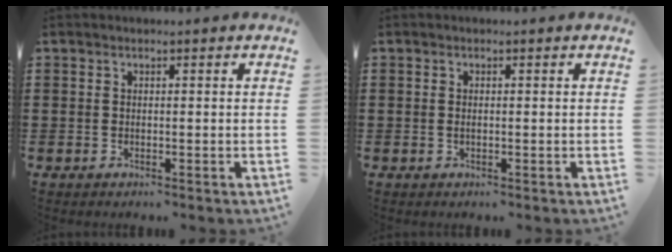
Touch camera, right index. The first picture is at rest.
{"total": 0.7, "force": [0.0, 0.2, 0.6], "torque": [-0.014, -0.001, 0.000]}